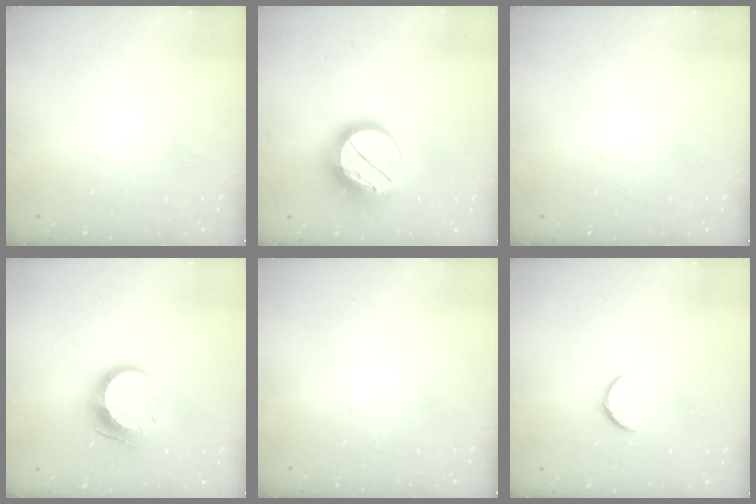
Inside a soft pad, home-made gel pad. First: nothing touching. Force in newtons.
{"total": 14.7, "press": 14.6, "slide": 1.2}
{"total": 0.0}
{"total": 11.5, "press": 11.4, "slide": 0.6}
{"total": 0.0}
{"total": 5.1, "press": 5.1, "slide": 0.4}